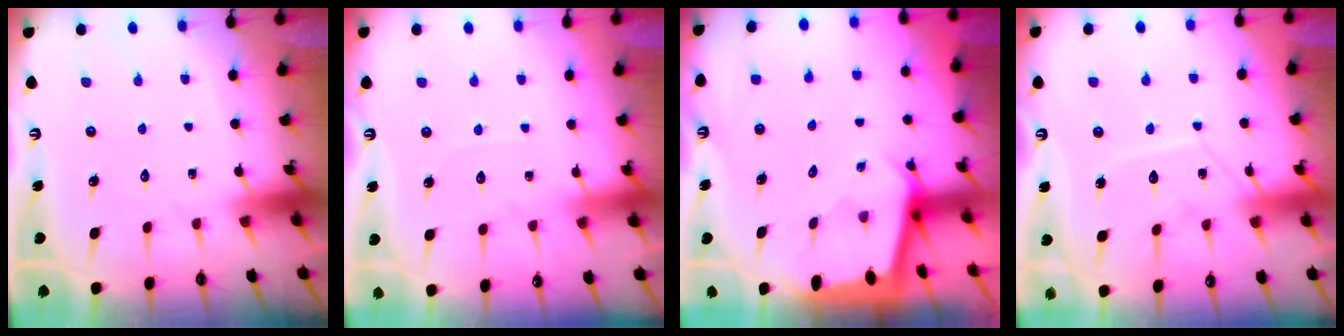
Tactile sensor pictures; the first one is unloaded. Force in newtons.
{"total": 1.9, "press": 1.9, "slide": 0.3}
{"total": 2.2, "press": 2.2, "slide": 0.1}
{"total": 9.0, "press": 9.0, "slide": 0.1}